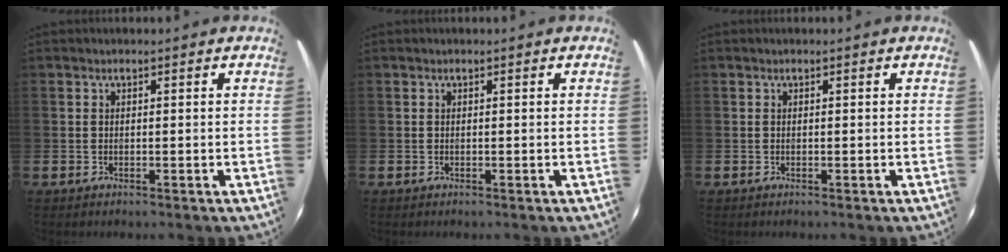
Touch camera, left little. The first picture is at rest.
{"total": 0.0}
{"total": 0.0}